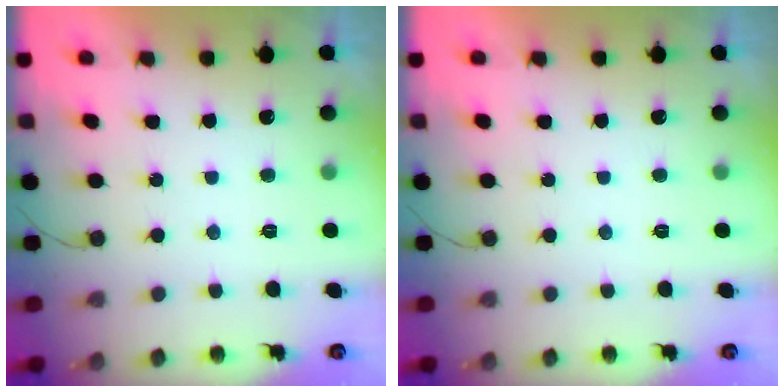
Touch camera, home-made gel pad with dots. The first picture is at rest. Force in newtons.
{"total": 0.0}